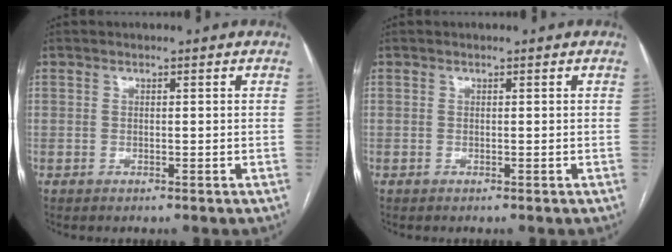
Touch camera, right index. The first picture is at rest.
{"total": 0.0}